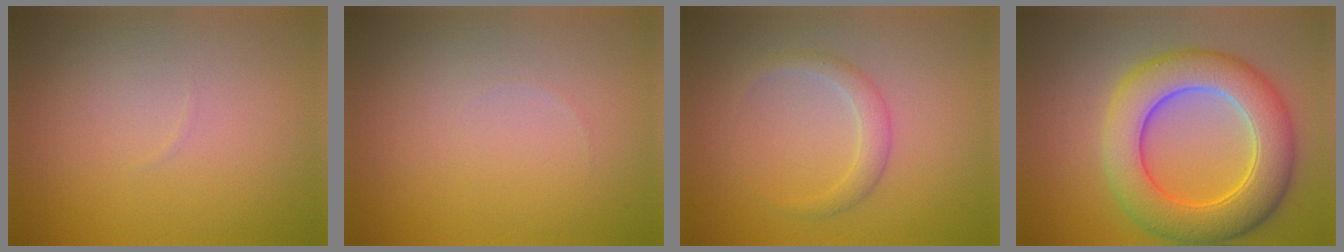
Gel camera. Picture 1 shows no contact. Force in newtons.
{"total": 0.0}
{"total": 1.7, "press": 1.7, "slide": 0.1}
{"total": 8.3, "press": 8.3, "slide": 0.4}